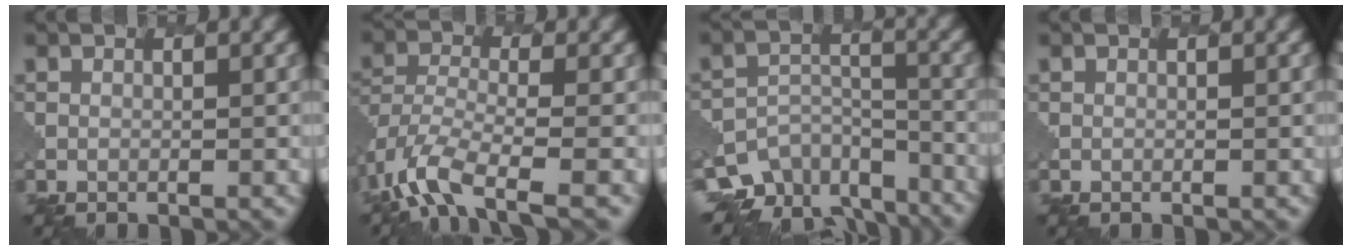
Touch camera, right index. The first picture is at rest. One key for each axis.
{"total": 7.4, "fx": -4.4, "fy": 2.9, "fz": 5.2, "tx": -0.115, "ty": -0.013, "tz": -0.093}
{"total": 9.6, "fx": -8.0, "fy": 5.0, "fz": 2.1, "tx": -0.024, "ty": -0.002, "tz": -0.102}
{"total": 0.0}